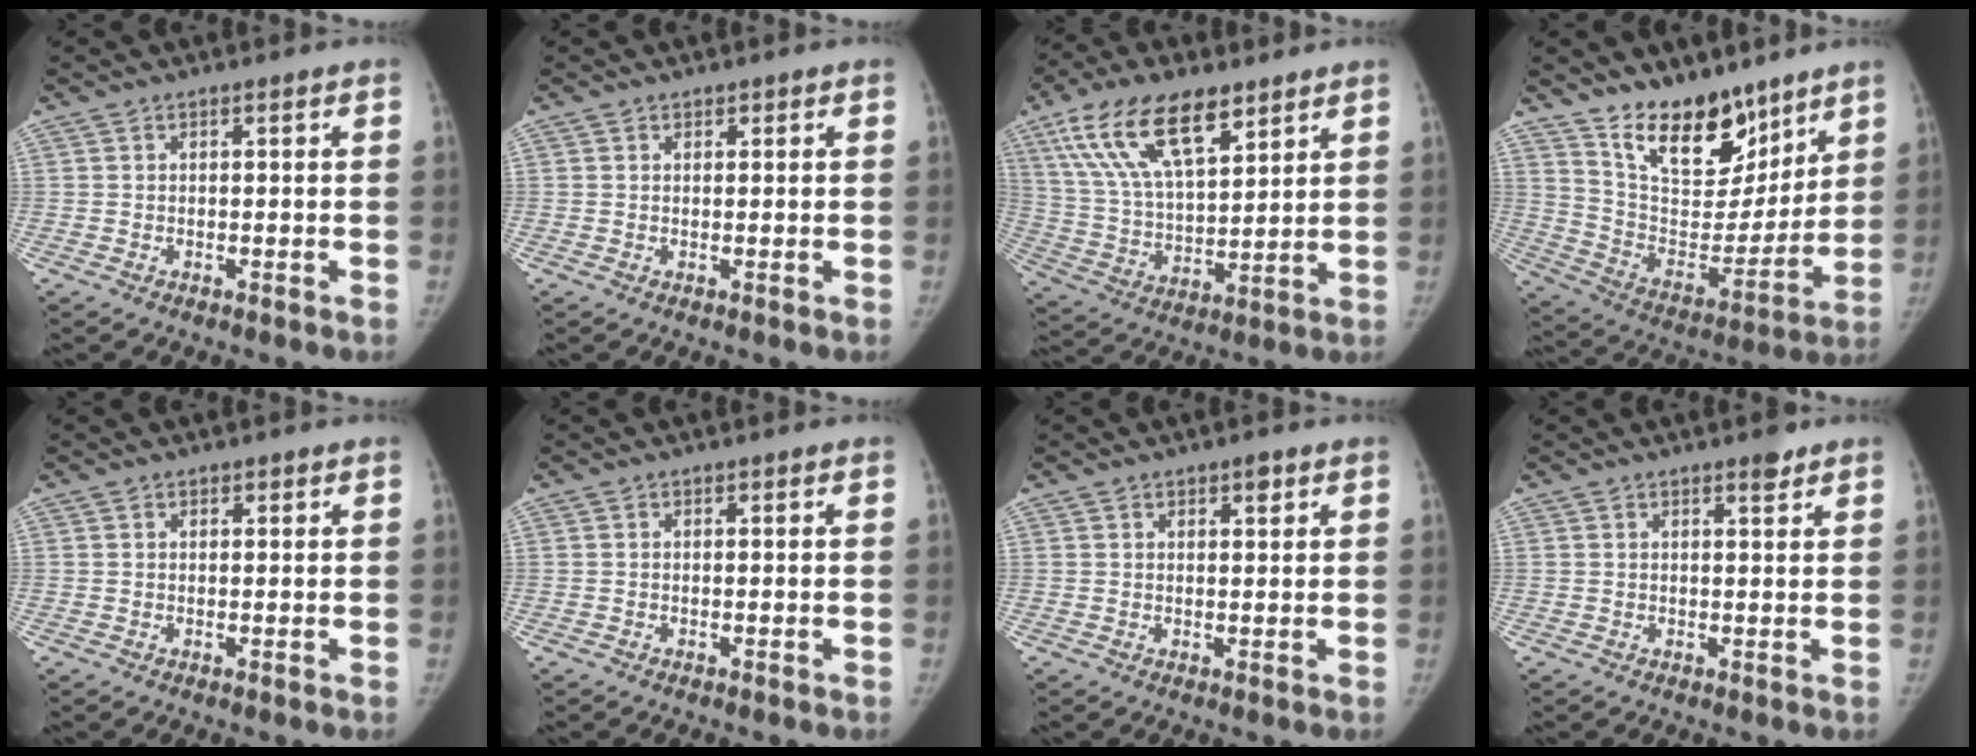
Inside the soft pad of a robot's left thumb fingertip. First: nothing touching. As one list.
[{"total": 0.6, "force": [0.4, 0.4, 0.0], "torque": [0.008, -0.002, 0.003]}, {"total": 18.4, "force": [10.5, 7.9, 12.9], "torque": [-0.214, -0.027, 0.199]}, {"total": 18.3, "force": [13.0, 9.0, 9.2], "torque": [-0.093, -0.088, 0.230]}, {"total": 0.7, "force": [0.4, 0.5, 0.1], "torque": [0.010, -0.002, 0.003]}, {"total": 0.0}, {"total": 2.2, "force": [1.3, 1.0, 1.4], "torque": [-0.009, -0.005, 0.017]}, {"total": 2.2, "force": [1.6, 0.7, 1.3], "torque": [-0.013, -0.010, 0.022]}]